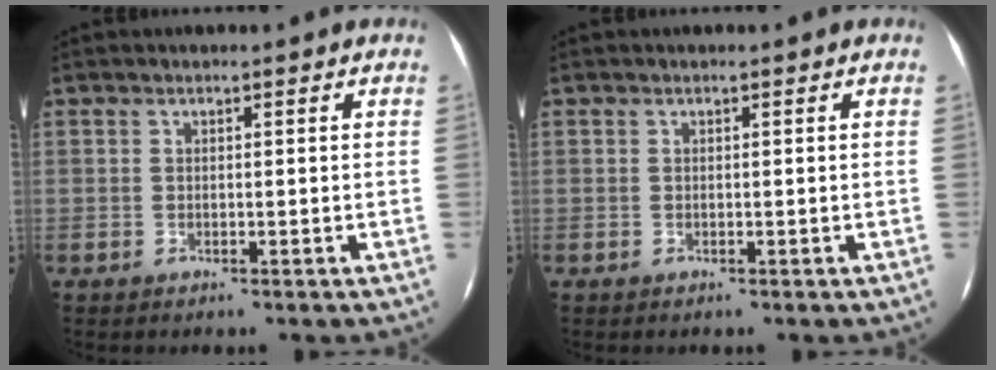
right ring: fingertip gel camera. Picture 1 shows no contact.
{"total": 0.0}